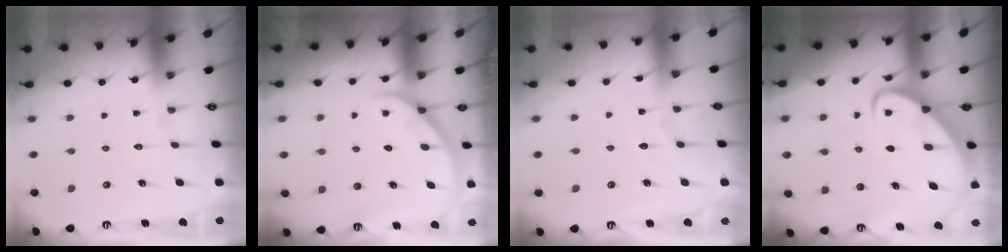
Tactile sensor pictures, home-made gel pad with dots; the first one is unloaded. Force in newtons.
{"total": 2.3, "press": 2.2, "slide": 0.3}
{"total": 2.1, "press": 2.1, "slide": 0.3}
{"total": 4.9, "press": 4.8, "slide": 0.6}